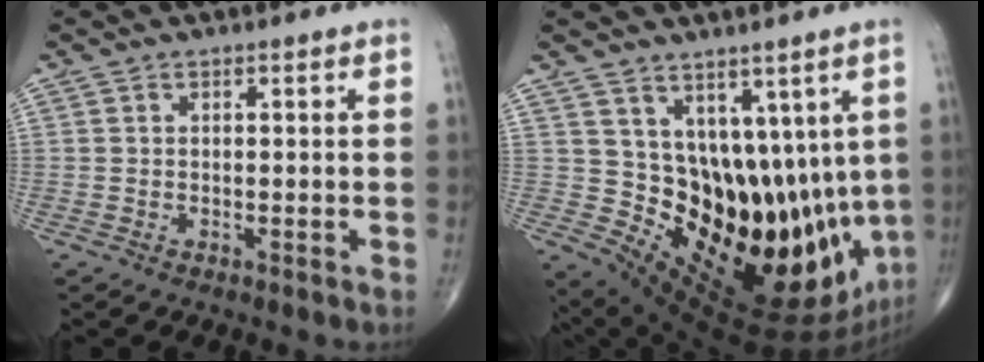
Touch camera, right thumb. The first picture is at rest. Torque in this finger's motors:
{"motor_torque": [-0.79, 2.99, 0.90, 0.14, 0.15]}